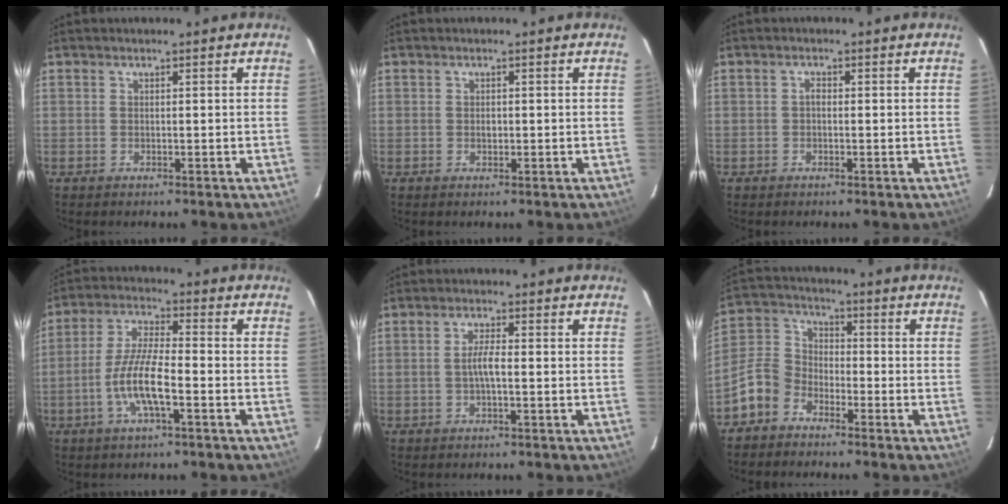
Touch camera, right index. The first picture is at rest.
{"total": 0.7, "force": [-0.1, 0.6, 0.4], "torque": [-0.006, 0.002, 0.000]}
{"total": 0.8, "force": [-0.2, 0.5, 0.6], "torque": [-0.010, 0.005, -0.005]}
{"total": 9.4, "force": [-3.5, 1.7, 8.6], "torque": [-0.177, 0.001, -0.069]}
{"total": 2.9, "force": [-0.5, 0.5, 2.8], "torque": [-0.055, 0.004, -0.009]}
{"total": 9.2, "force": [-6.0, 6.3, 3.0], "torque": [-0.079, 0.037, -0.132]}